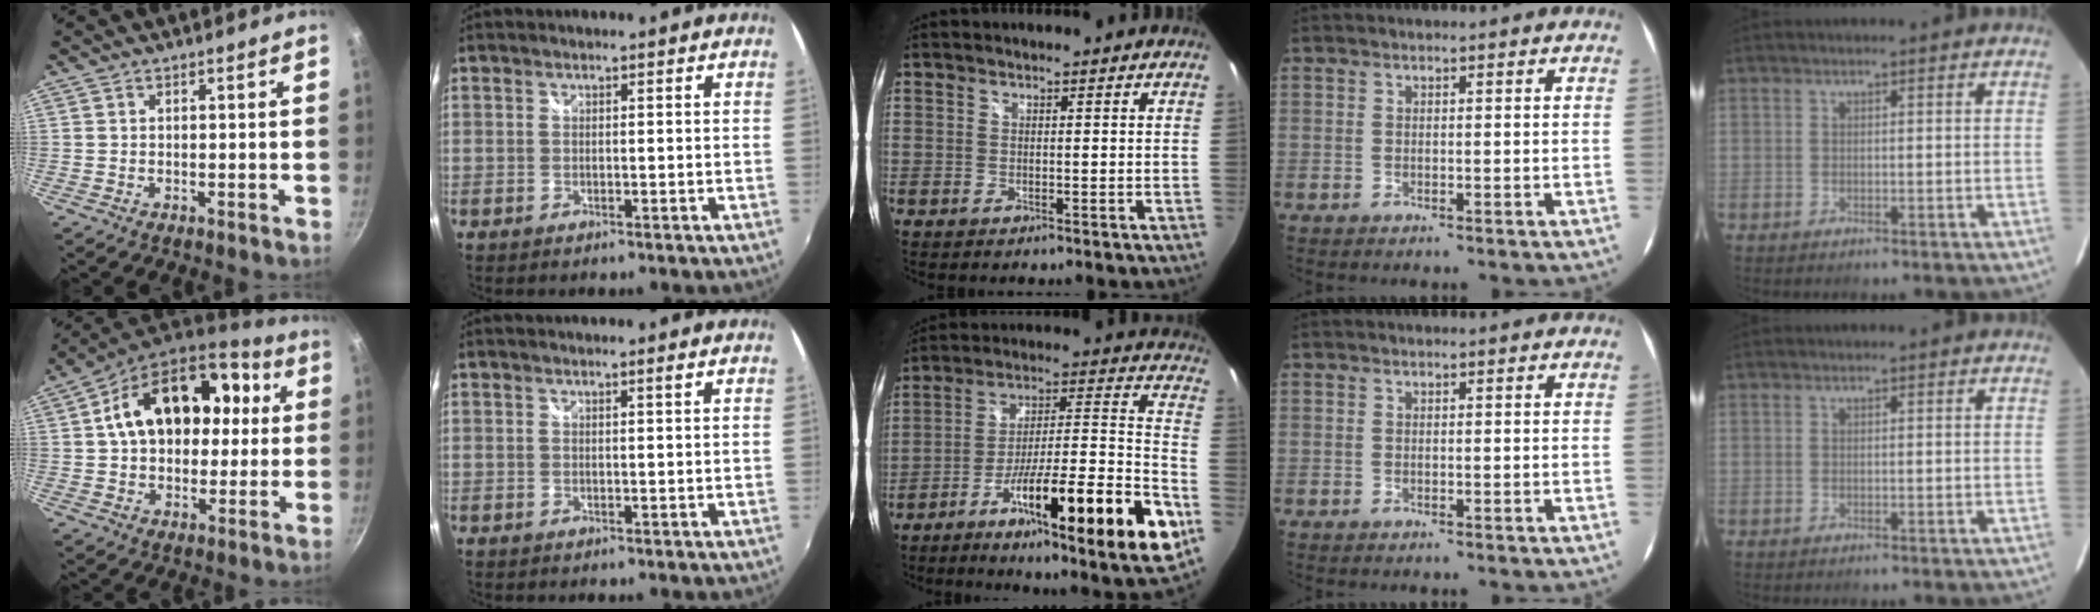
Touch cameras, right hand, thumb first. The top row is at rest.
{"thumb": {"total": 22.1, "force": [4.0, 15.2, 15.6], "torque": [-0.231, 0.038, 0.051]}, "index": {"total": 0.5, "force": [0.2, -0.2, 0.4], "torque": [-0.007, -0.002, 0.003]}, "middle": {"total": 25.0, "force": [-11.5, 2.0, 22.1], "torque": [-0.319, -0.030, -0.181]}}